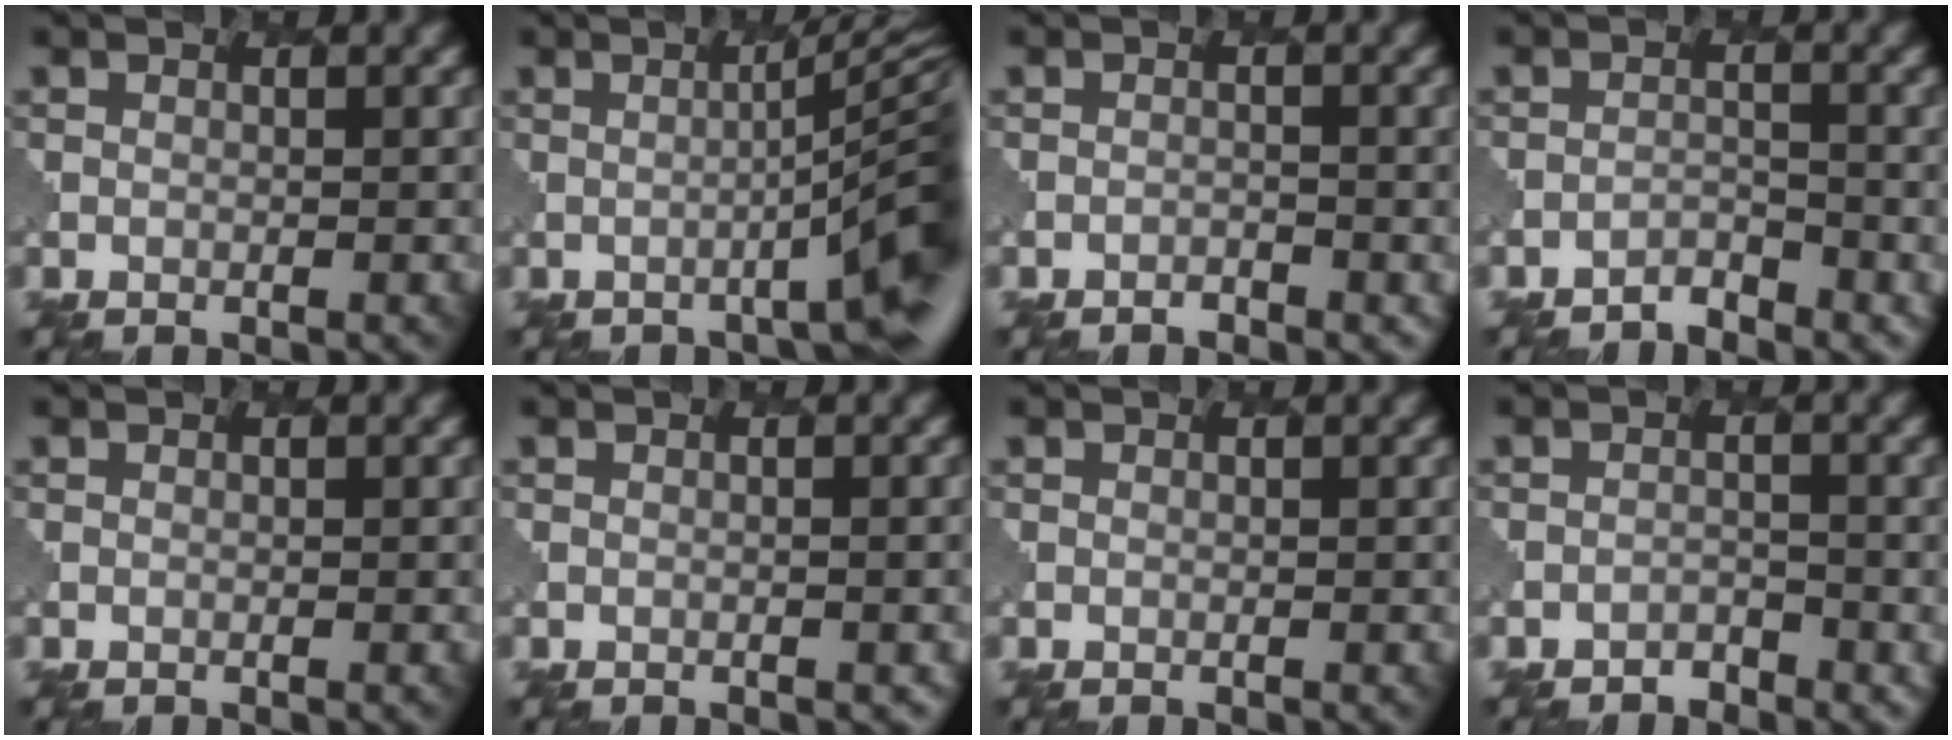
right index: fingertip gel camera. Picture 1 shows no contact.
{"total": 7.5, "force": [-2.0, 0.9, 7.2], "torque": [-0.087, 0.016, -0.031]}
{"total": 1.0, "force": [-0.2, -0.3, -1.0], "torque": [0.006, 0.000, -0.006]}
{"total": 1.4, "force": [-1.0, -0.1, -1.0], "torque": [0.007, 0.003, -0.021]}
{"total": 0.0}
{"total": 0.0}
{"total": 0.0}
{"total": 1.2, "force": [-0.5, 0.0, -1.1], "torque": [0.009, 0.001, -0.011]}